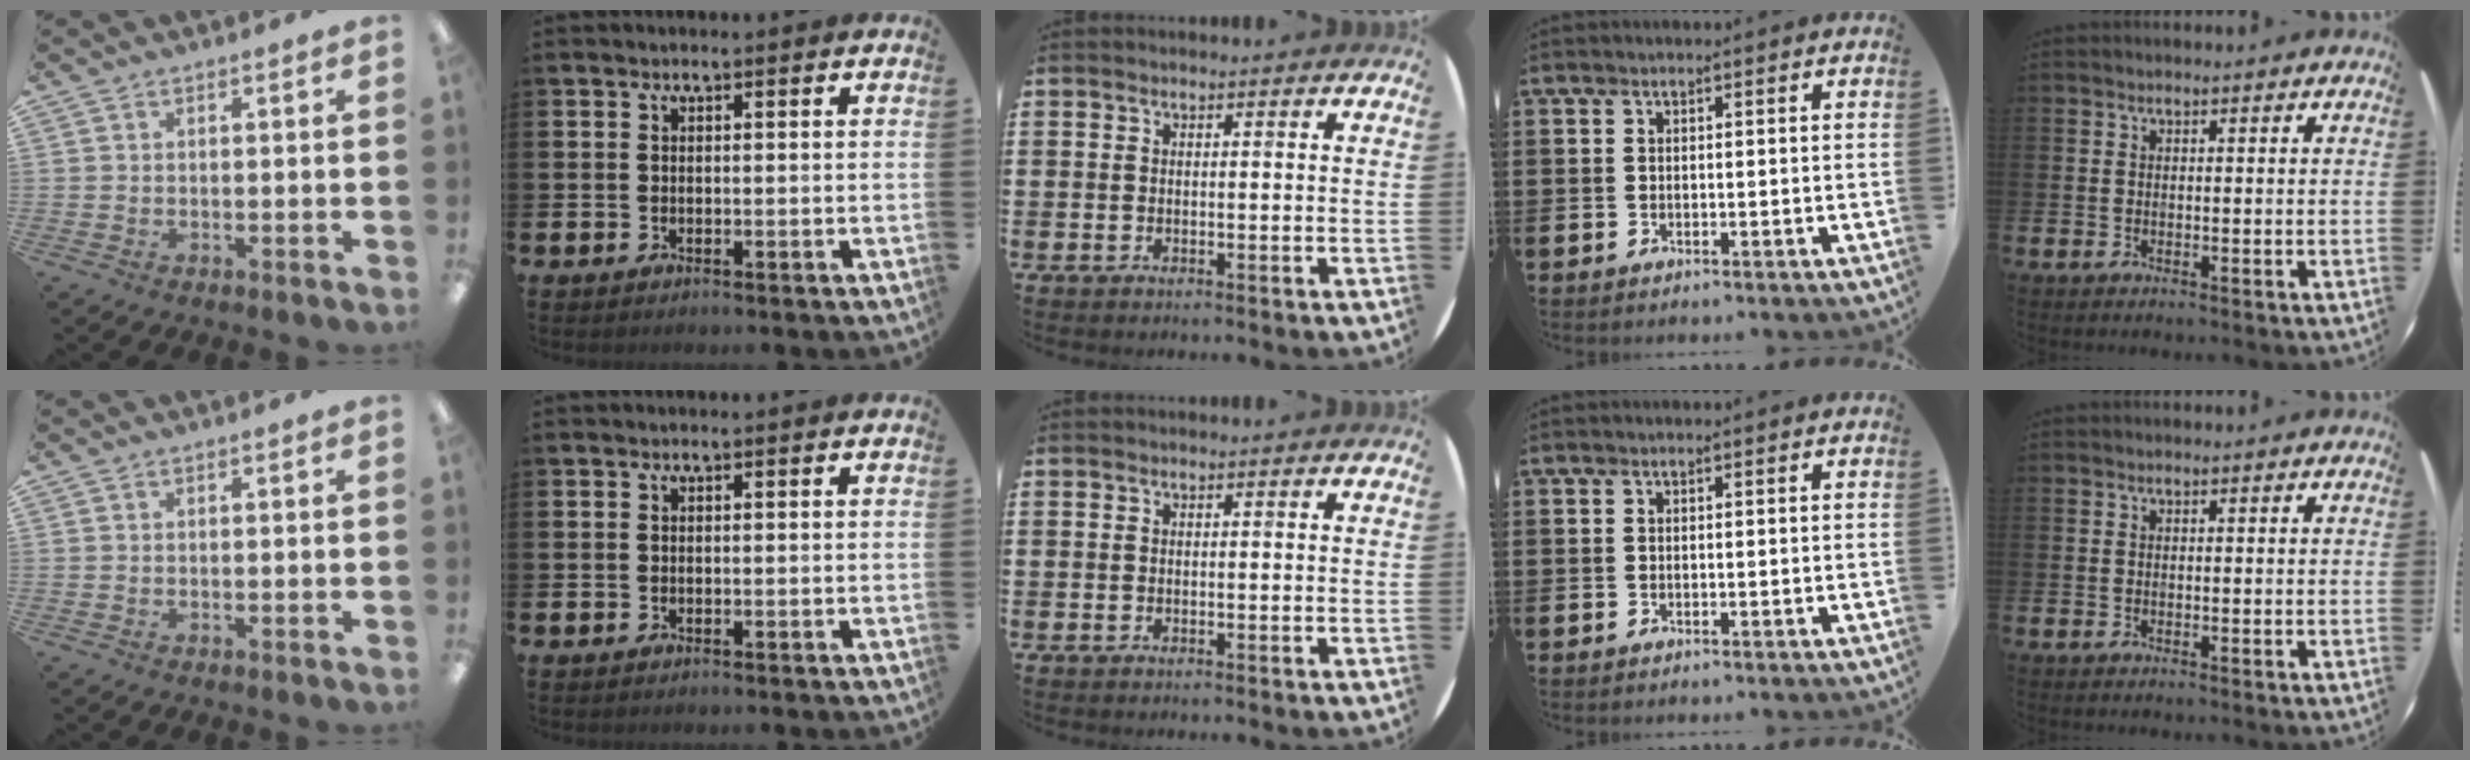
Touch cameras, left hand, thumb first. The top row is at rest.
{}